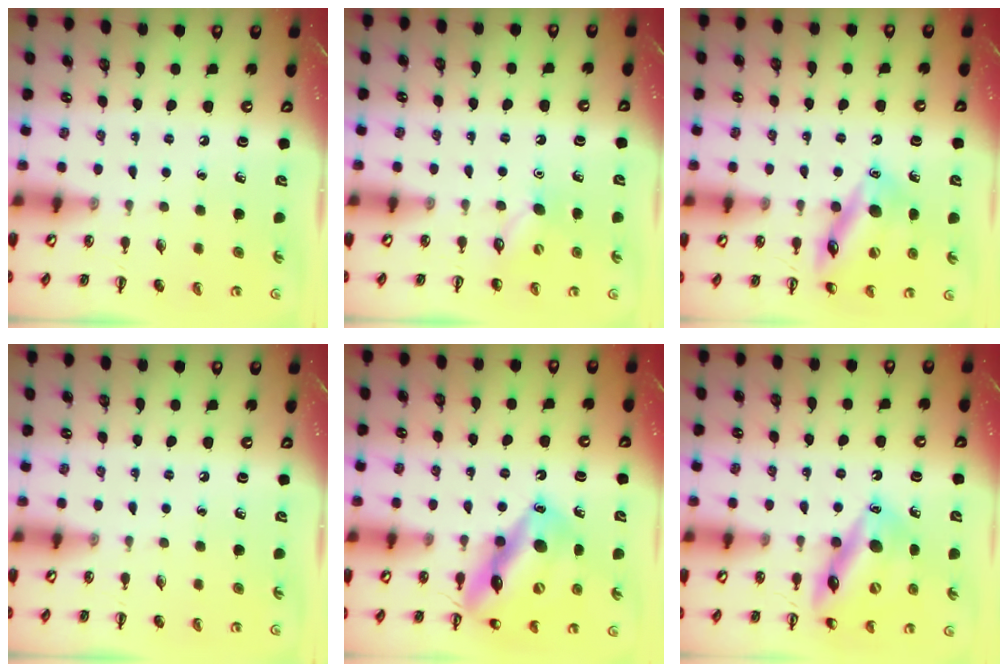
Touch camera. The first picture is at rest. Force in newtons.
{"total": 5.0, "press": 4.9, "slide": 1.3}
{"total": 15.5, "press": 15.4, "slide": 2.1}
{"total": 0.0}
{"total": 16.5, "press": 16.3, "slide": 2.7}
{"total": 16.0, "press": 15.4, "slide": 4.0}